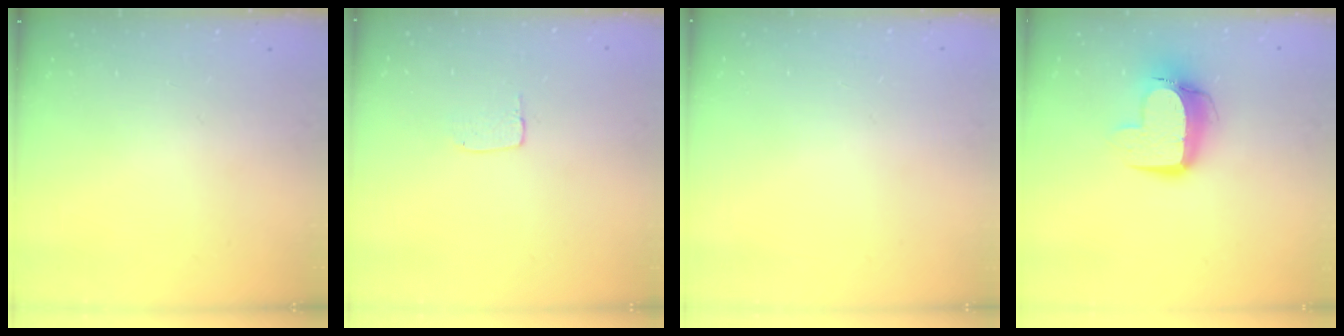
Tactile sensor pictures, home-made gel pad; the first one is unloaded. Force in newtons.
{"total": 3.7, "press": 3.7, "slide": 0.2}
{"total": 0.0}
{"total": 11.5, "press": 11.5, "slide": 1.0}